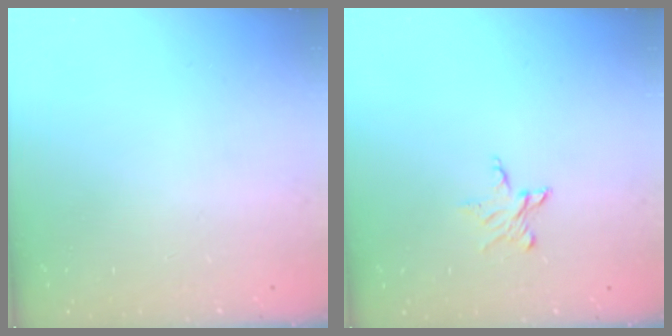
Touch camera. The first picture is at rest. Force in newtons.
{"total": 3.5, "press": 3.4, "slide": 0.3}